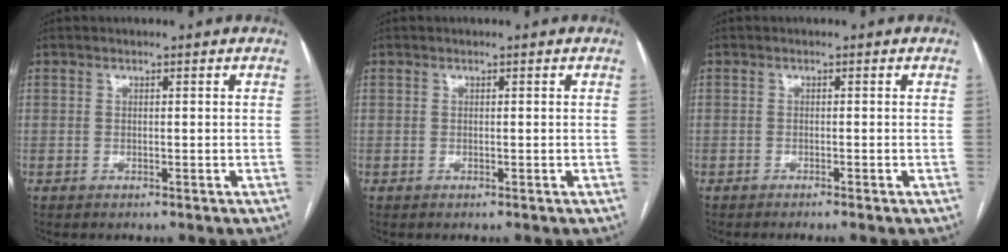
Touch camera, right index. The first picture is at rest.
{"total": 0.0}
{"total": 1.1, "force": [-0.9, -0.3, 0.5], "torque": [-0.005, 0.003, -0.015]}